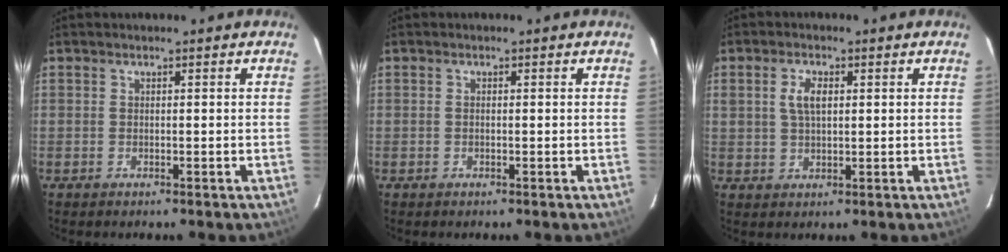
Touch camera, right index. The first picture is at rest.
{"total": 0.6, "force": [0.1, 0.2, 0.5], "torque": [-0.012, 0.001, -0.001]}
{"total": 4.3, "force": [1.2, 2.3, 3.5], "torque": [-0.066, 0.006, 0.025]}